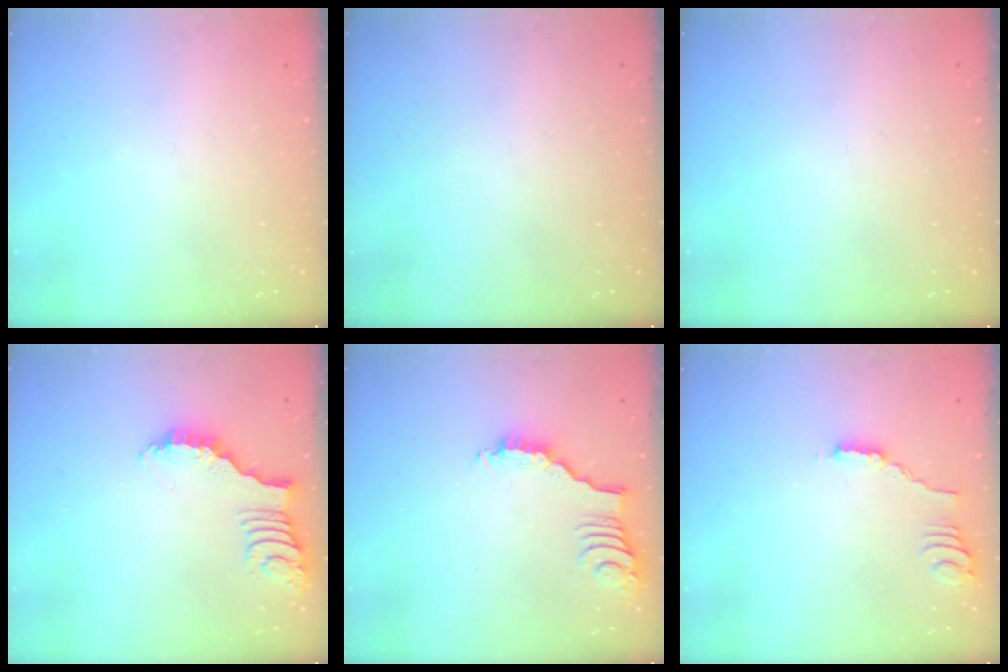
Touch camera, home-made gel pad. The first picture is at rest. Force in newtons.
{"total": 0.0}
{"total": 0.0}
{"total": 2.4, "press": 2.4, "slide": 0.4}
{"total": 3.0, "press": 3.0, "slide": 0.4}
{"total": 1.6, "press": 1.6, "slide": 0.4}